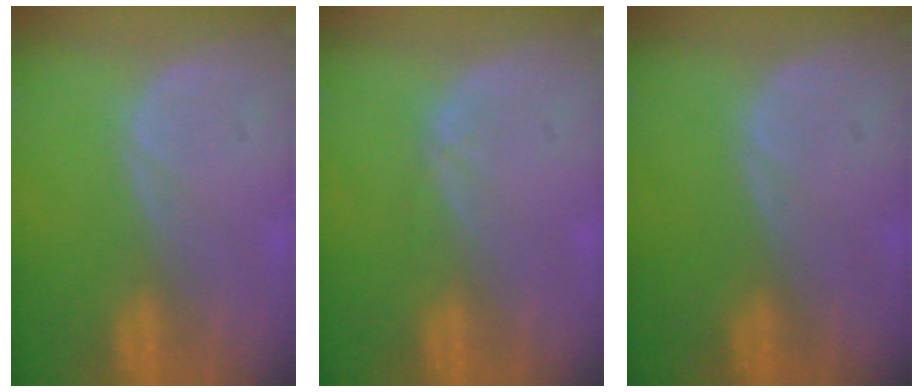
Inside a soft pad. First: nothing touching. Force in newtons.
{"total": 0.7, "press": 0.6, "slide": 0.2}
{"total": 0.0}